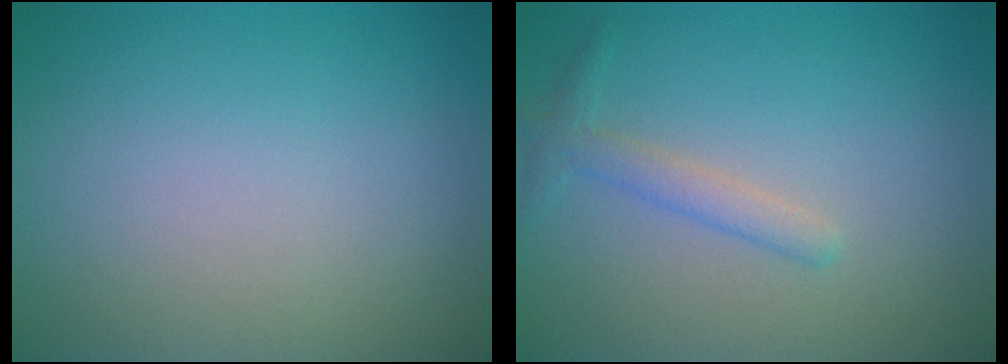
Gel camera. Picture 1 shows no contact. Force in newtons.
{"total": 1.8, "press": 1.8, "slide": 0.1}